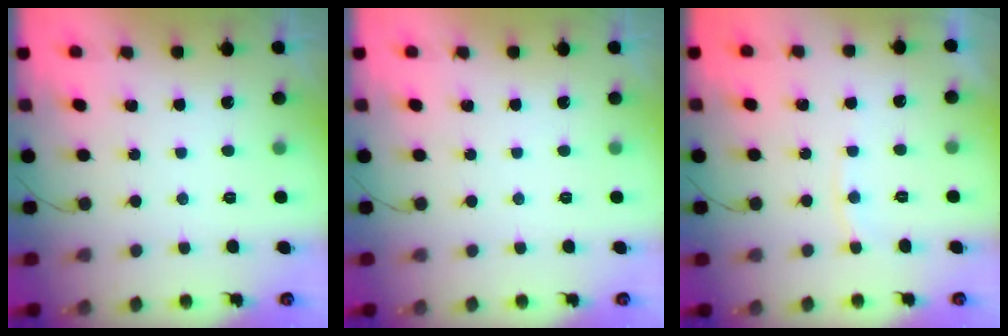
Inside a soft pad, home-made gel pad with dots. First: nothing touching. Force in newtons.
{"total": 0.0}
{"total": 5.8, "press": 5.7, "slide": 0.6}